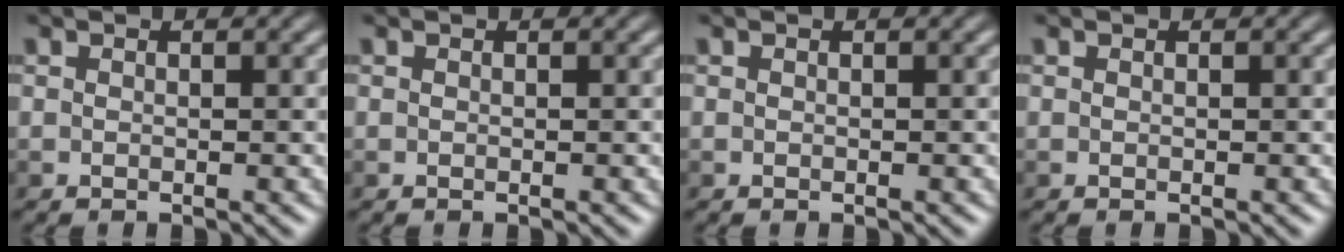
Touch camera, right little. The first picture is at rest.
{"total": 0.0}
{"total": 0.0}
{"total": 0.0}